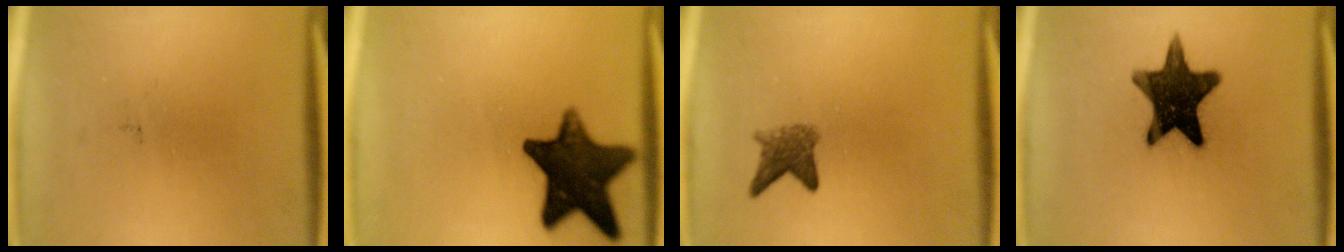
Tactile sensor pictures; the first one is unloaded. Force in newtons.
{"total": 14.5}
{"total": 3.2}
{"total": 15.2}